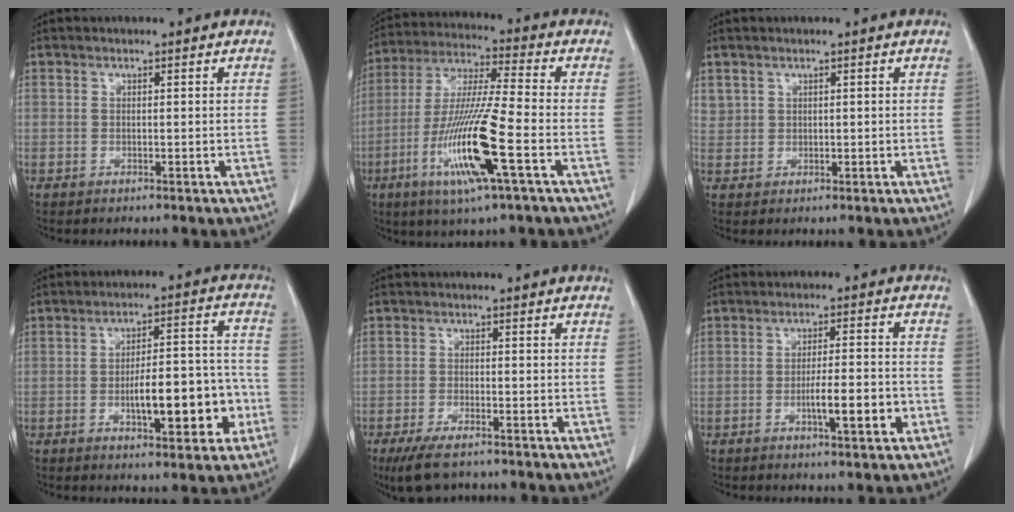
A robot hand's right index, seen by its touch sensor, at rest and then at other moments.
{"total": 15.5, "force": [-5.5, 0.2, 14.5], "torque": [-0.298, -0.021, -0.105]}
{"total": 1.6, "force": [1.0, 1.2, 0.2], "torque": [0.003, 0.006, 0.017]}
{"total": 12.3, "force": [-3.6, 3.8, 11.2], "torque": [-0.167, 0.027, -0.047]}
{"total": 6.1, "force": [-4.6, 1.8, 3.5], "torque": [-0.066, -0.011, -0.079]}
{"total": 6.7, "force": [-2.3, 0.9, 6.2], "torque": [-0.101, -0.001, -0.033]}